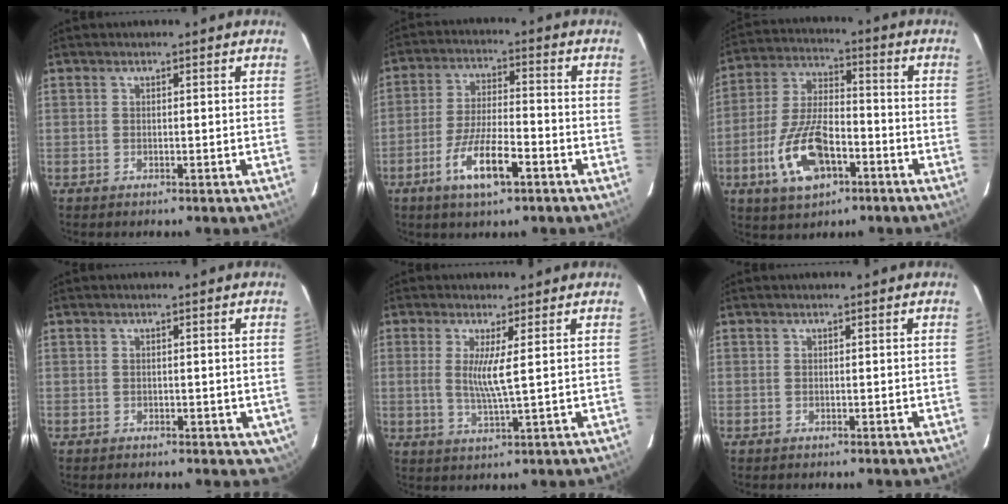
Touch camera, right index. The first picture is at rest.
{"total": 10.3, "force": [-5.3, 2.6, 8.4], "torque": [-0.170, -0.008, -0.095]}
{"total": 14.4, "force": [-6.1, 6.8, 11.1], "torque": [-0.236, 0.001, -0.106]}
{"total": 2.7, "force": [-0.6, 2.2, 1.5], "torque": [-0.006, 0.004, 0.000]}
{"total": 4.9, "force": [1.0, -0.4, 4.8], "torque": [-0.093, -0.012, 0.016]}
{"total": 0.0}